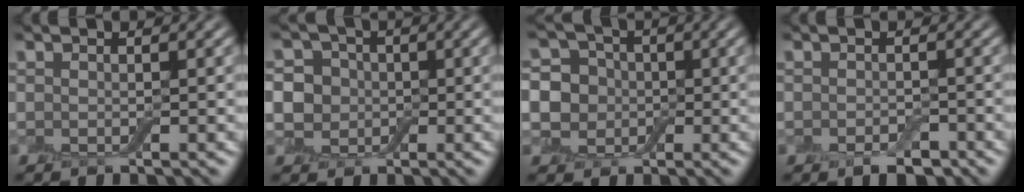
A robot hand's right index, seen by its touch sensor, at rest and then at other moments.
{"total": 6.2, "force": [0.2, 5.8, 2.3], "torque": [-0.032, 0.029, -0.024]}
{"total": 8.4, "force": [0.2, 7.8, 3.0], "torque": [-0.068, 0.034, -0.026]}
{"total": 2.3, "force": [-1.4, 1.2, 1.5], "torque": [-0.022, -0.003, -0.022]}